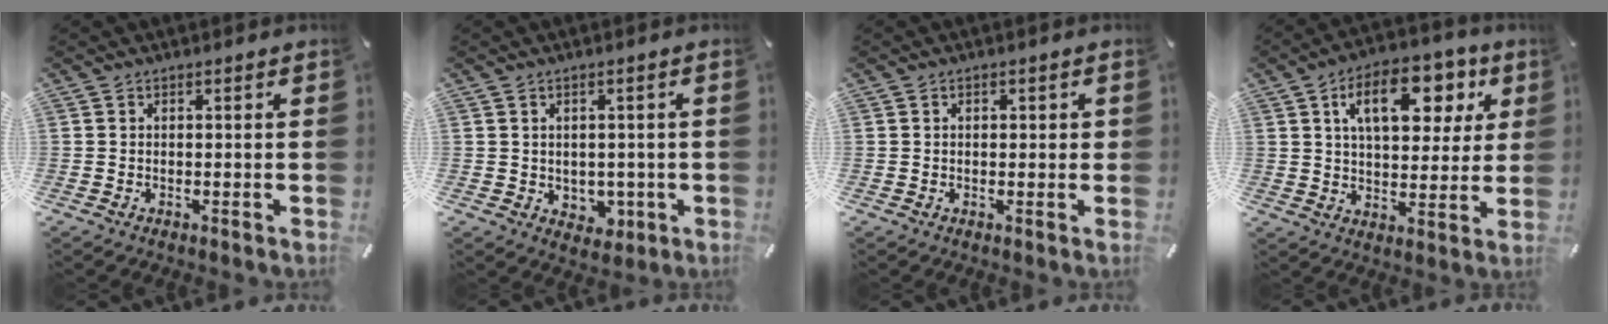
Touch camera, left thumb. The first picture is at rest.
{"total": 3.6, "force": [0.3, 3.4, 1.1], "torque": [0.000, -0.003, 0.003]}
{"total": 1.3, "force": [0.1, 0.9, 0.9], "torque": [-0.018, 0.006, 0.000]}
{"total": 15.1, "force": [6.2, 8.8, 10.6], "torque": [-0.152, -0.011, 0.101]}